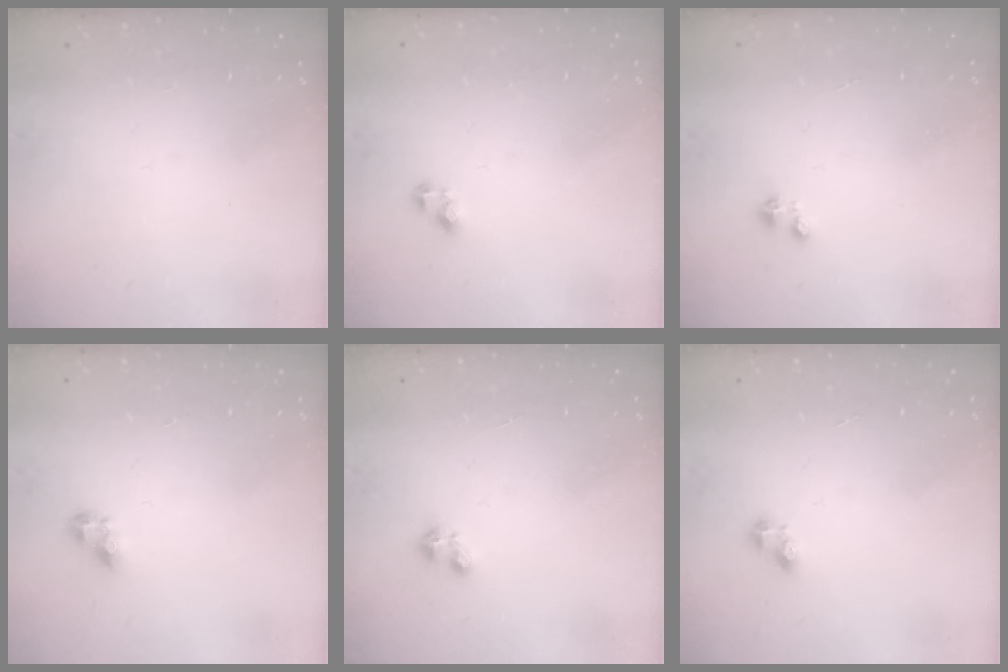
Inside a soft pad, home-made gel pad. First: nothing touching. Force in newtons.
{"total": 2.7, "press": 2.7, "slide": 0.4}
{"total": 0.0}
{"total": 5.0, "press": 5.0, "slide": 0.5}
{"total": 2.2, "press": 2.2, "slide": 0.4}
{"total": 2.6, "press": 2.6, "slide": 0.4}